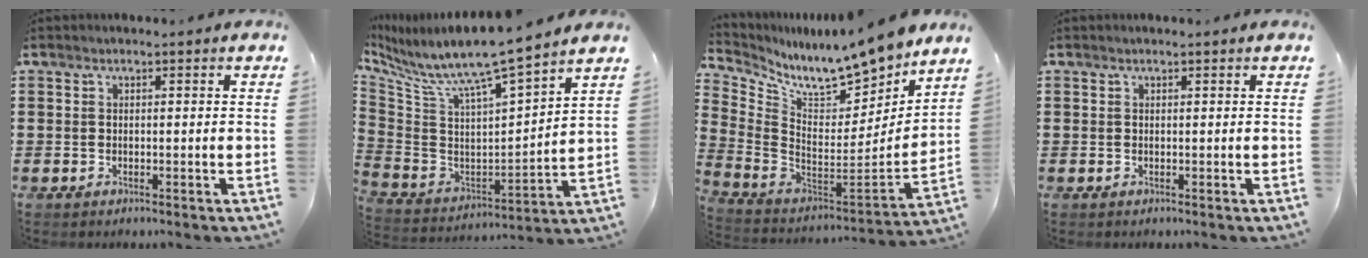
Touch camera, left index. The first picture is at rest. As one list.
[{"total": 7.7, "force": [6.8, -0.8, 3.5], "torque": [-0.102, -0.071, 0.103]}, {"total": 10.0, "force": [9.3, 0.7, 3.7], "torque": [-0.090, -0.090, 0.151]}, {"total": 0.0}]